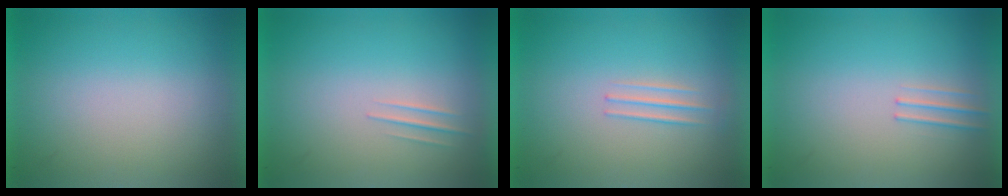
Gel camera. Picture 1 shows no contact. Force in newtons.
{"total": 1.2}
{"total": 1.4}
{"total": 1.1}